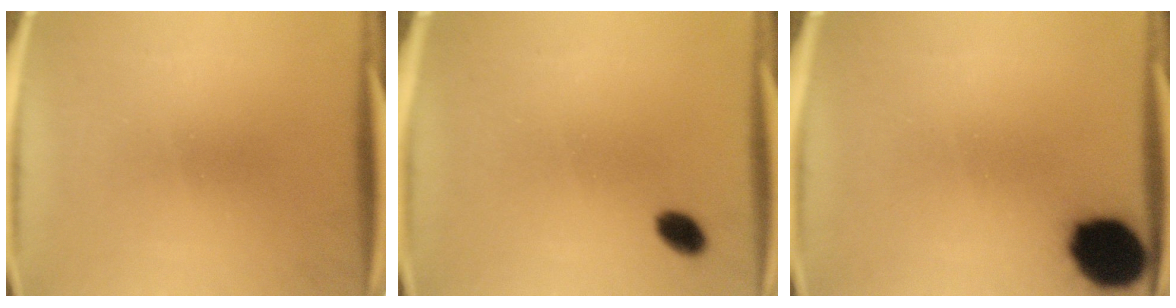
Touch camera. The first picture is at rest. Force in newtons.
{"total": 3.1}
{"total": 14.7}